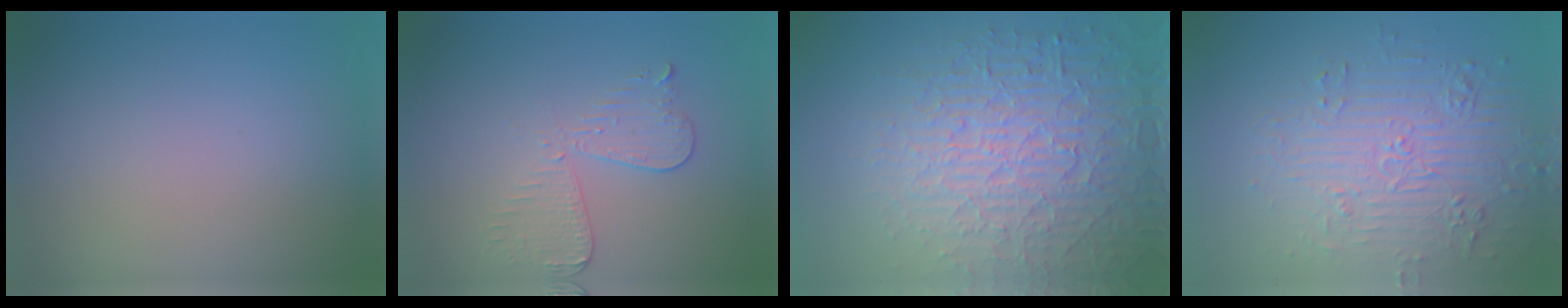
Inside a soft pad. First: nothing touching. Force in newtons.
{"total": 2.9, "press": 2.6, "slide": 1.4}
{"total": 6.8, "press": 6.6, "slide": 1.7}
{"total": 4.9, "press": 4.2, "slide": 2.4}